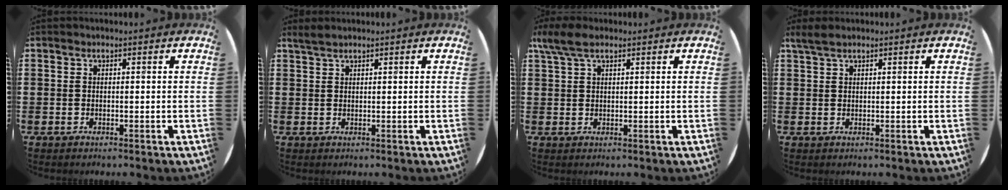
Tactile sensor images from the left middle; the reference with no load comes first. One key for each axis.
{"total": 1.4, "fx": 1.3, "fy": 0.2, "fz": 0.4, "tx": -0.008, "ty": 0.002, "tz": 0.024}
{"total": 3.6, "fx": 2.3, "fy": 1.5, "fz": 2.4, "tx": -0.053, "ty": 0.006, "tz": 0.041}
{"total": 1.8, "fx": 1.5, "fy": 0.4, "fz": 0.9, "tx": -0.020, "ty": 0.004, "tz": 0.027}